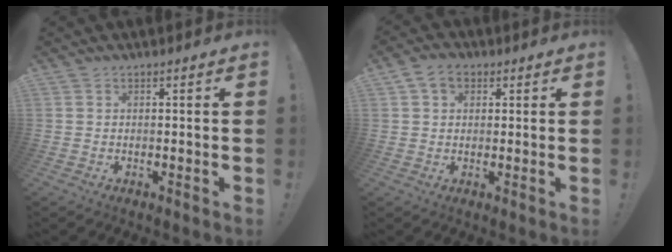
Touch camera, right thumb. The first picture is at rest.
{"total": 5.6, "force": [2.2, 4.0, 3.2], "torque": [-0.054, 0.005, 0.042]}